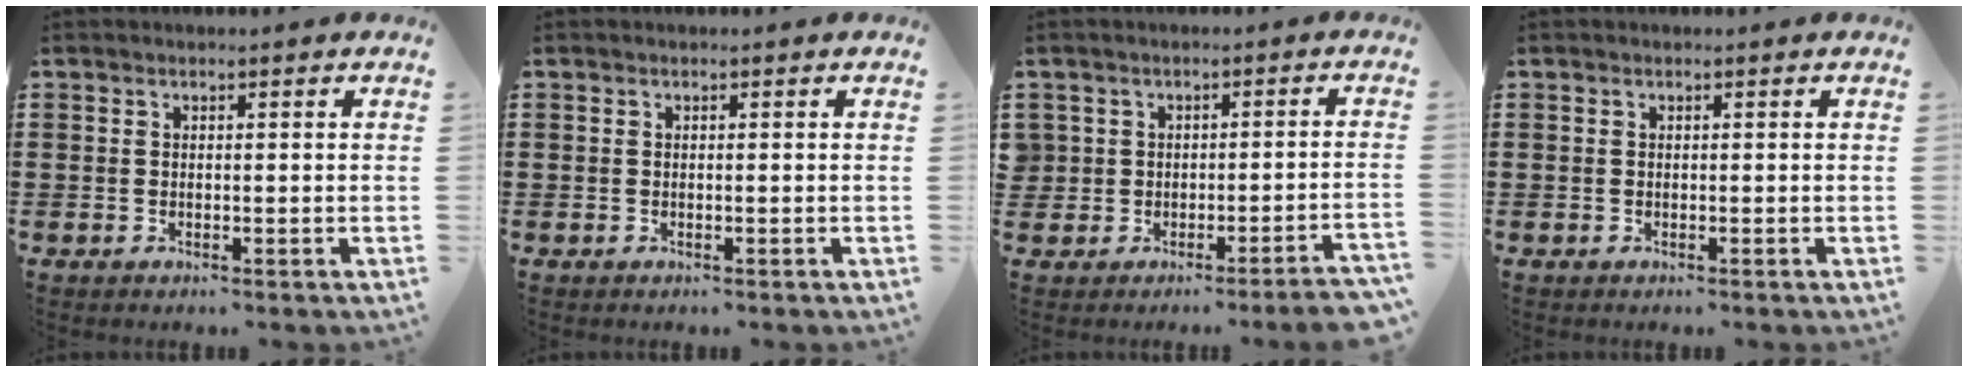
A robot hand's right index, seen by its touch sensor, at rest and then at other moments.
{"total": 0.0}
{"total": 2.1, "force": [-1.9, 0.8, 0.4], "torque": [-0.014, 0.004, -0.044]}
{"total": 0.0}